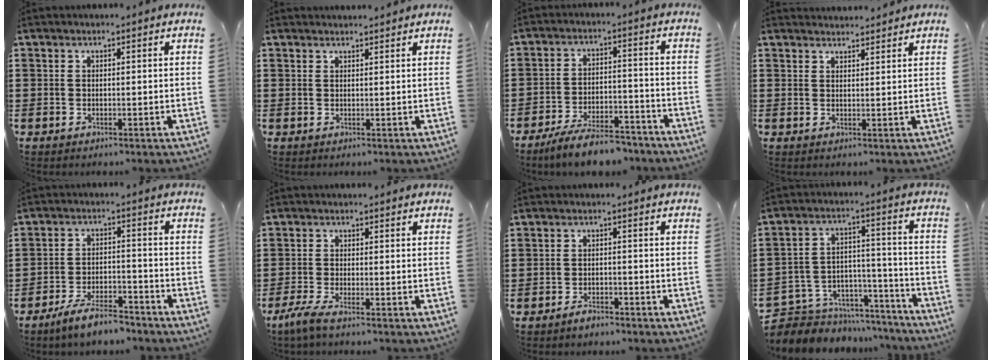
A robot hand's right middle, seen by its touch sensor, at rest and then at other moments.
{"total": 1.3, "force": [1.3, -0.2, 0.1], "torque": [-0.004, -0.002, 0.024]}
{"total": 7.6, "force": [-6.8, 1.4, 3.0], "torque": [-0.052, 0.012, -0.129]}
{"total": 2.2, "force": [2.2, 0.1, -0.4], "torque": [0.008, -0.005, 0.042]}
{"total": 6.5, "force": [-5.7, 1.0, 2.9], "torque": [-0.057, 0.003, -0.109]}
{"total": 3.0, "force": [-2.2, 0.0, 2.1], "torque": [-0.057, -0.010, -0.047]}
{"total": 2.0, "force": [-1.9, 0.6, 0.6], "torque": [-0.013, 0.002, -0.037]}
{"total": 6.0, "force": [-5.0, 3.4, 0.2], "torque": [-0.015, 0.010, -0.097]}